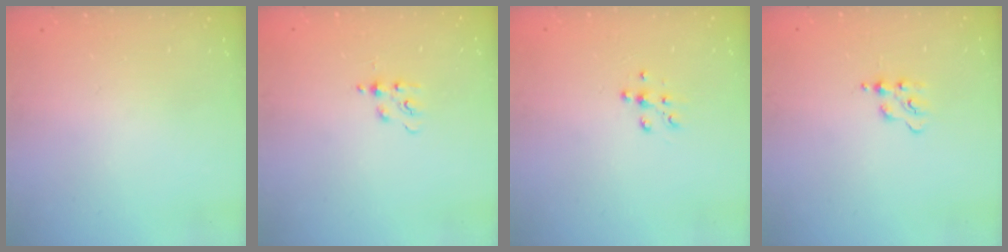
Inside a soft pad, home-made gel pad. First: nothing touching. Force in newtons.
{"total": 4.0, "press": 4.0, "slide": 0.5}
{"total": 5.2, "press": 5.1, "slide": 1.0}
{"total": 2.9, "press": 2.9, "slide": 0.4}